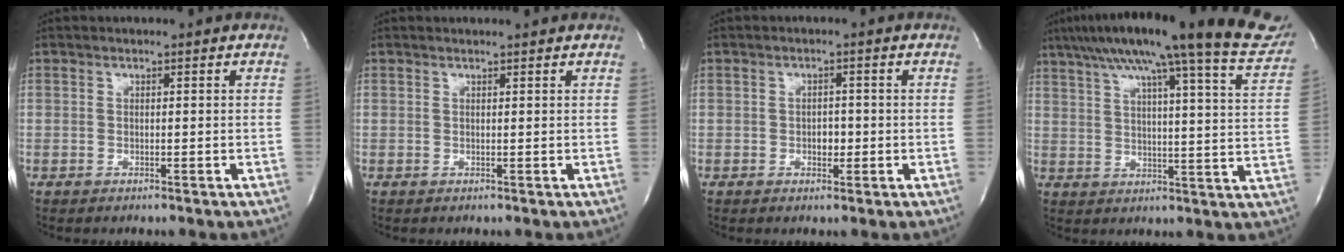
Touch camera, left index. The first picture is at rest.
{"total": 1.5, "force": [1.5, -0.1, 0.3], "torque": [-0.008, 0.007, 0.021]}
{"total": 1.9, "force": [-0.6, 1.3, 1.4], "torque": [-0.019, 0.004, -0.008]}
{"total": 28.6, "force": [23.3, 1.9, 16.5], "torque": [-0.240, -0.017, 0.290]}